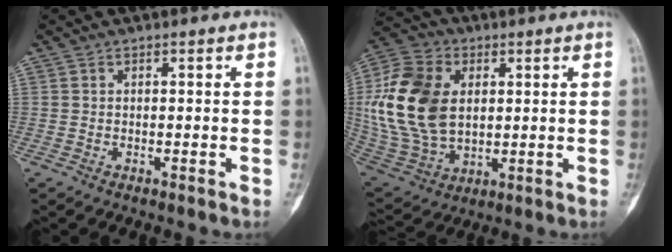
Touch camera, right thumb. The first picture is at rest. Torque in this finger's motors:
{"motor_torque": [-0.23, 1.34, 1.93, 0.30, 0.46]}